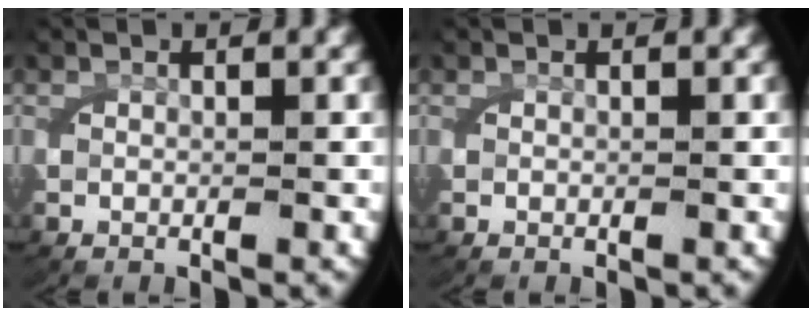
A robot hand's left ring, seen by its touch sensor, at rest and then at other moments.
{"total": 0.0}